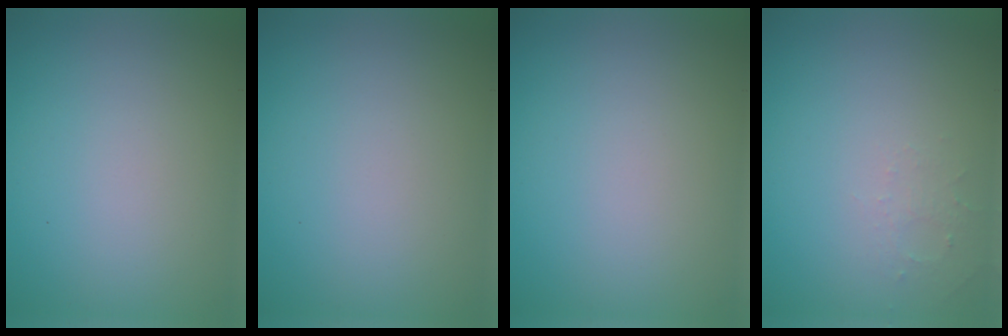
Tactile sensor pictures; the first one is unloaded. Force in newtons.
{"total": 0.0}
{"total": 0.0}
{"total": 1.2, "press": 1.2, "slide": 0.3}